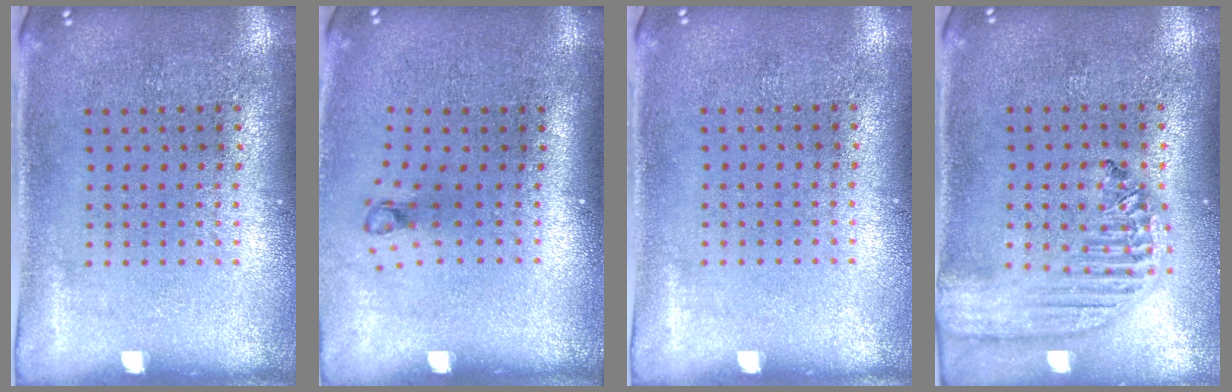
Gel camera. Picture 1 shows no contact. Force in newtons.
{"total": 0.8, "press": 0.4, "slide": 0.7}
{"total": 0.0}
{"total": 2.1, "press": 1.9, "slide": 1.0}